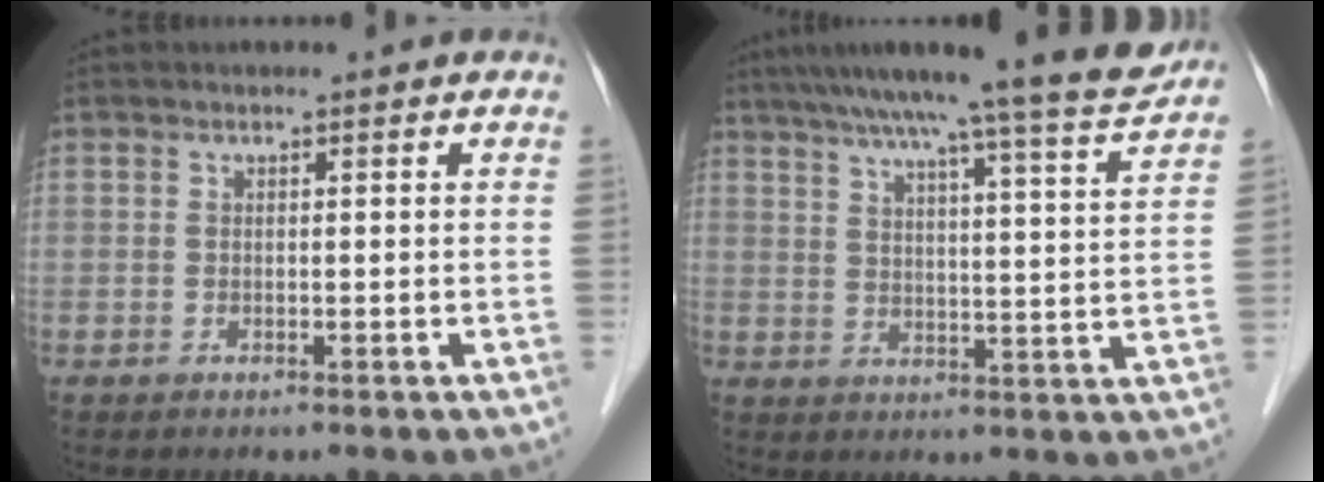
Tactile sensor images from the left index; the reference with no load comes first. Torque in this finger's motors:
{"motor_torque": [1.01, -1.13, 0.67, 0.21]}